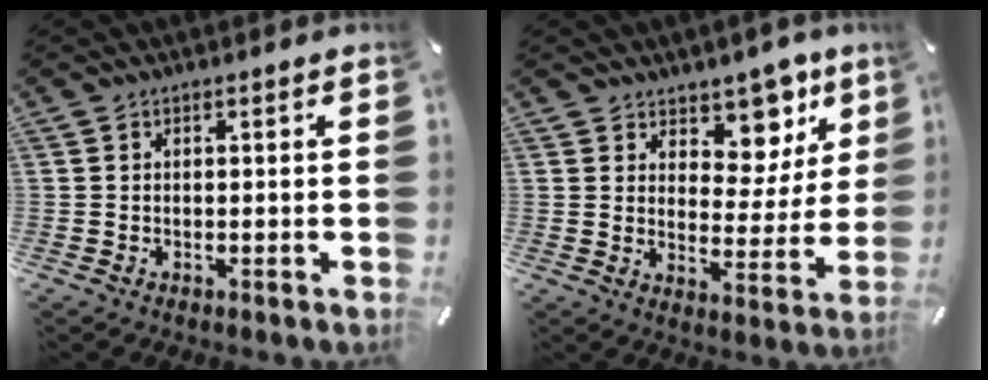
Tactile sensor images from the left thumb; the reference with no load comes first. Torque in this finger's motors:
{"motor_torque": [0.24, 0.14, 0.24, -0.13, 0.11]}